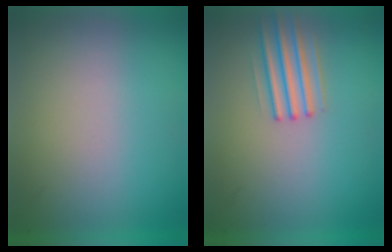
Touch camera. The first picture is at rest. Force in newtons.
{"total": 2.2}